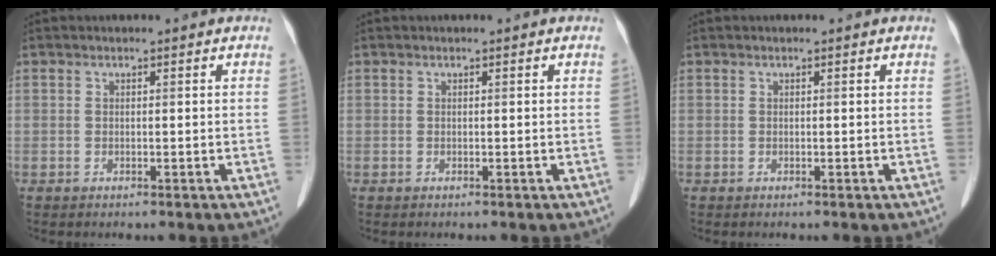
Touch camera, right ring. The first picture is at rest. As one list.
[{"total": 0.0}, {"total": 0.0}]